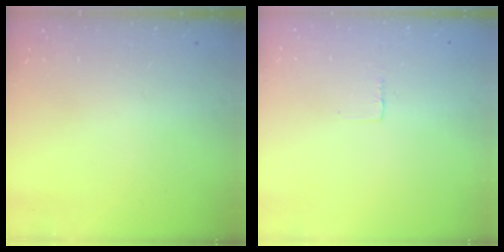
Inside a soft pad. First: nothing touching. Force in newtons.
{"total": 1.9, "press": 1.9, "slide": 0.1}